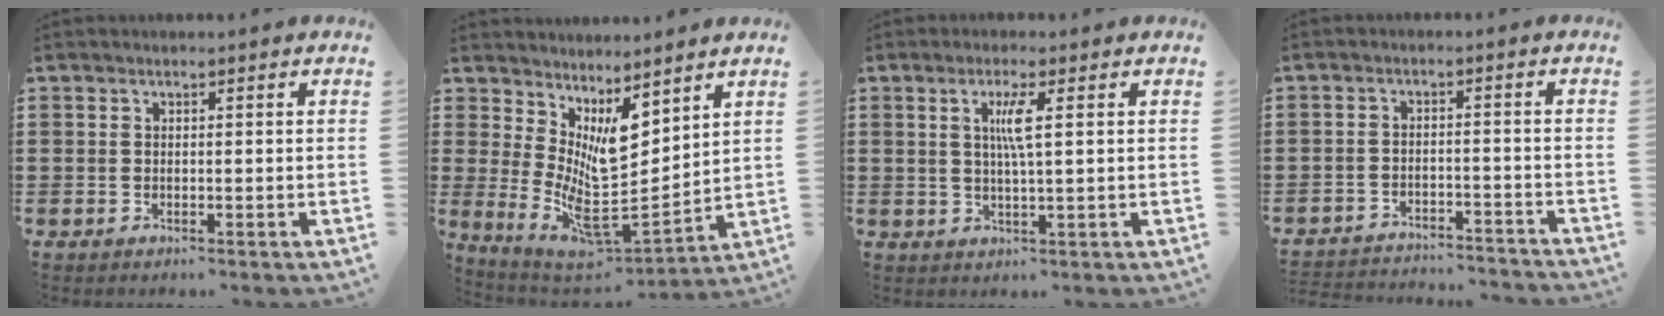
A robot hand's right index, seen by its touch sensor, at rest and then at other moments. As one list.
[{"total": 8.6, "force": [3.2, 3.8, 7.1], "torque": [-0.130, -0.060, 0.064]}, {"total": 3.8, "force": [0.9, -0.1, 3.7], "torque": [-0.074, -0.002, 0.012]}, {"total": 3.3, "force": [-3.3, 0.0, 0.2], "torque": [-0.009, 0.000, -0.070]}]